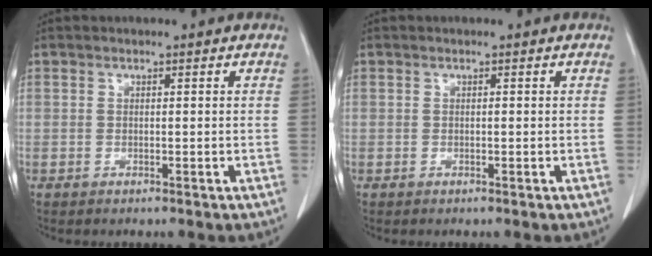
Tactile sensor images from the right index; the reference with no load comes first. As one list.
[{"total": 0.0}]